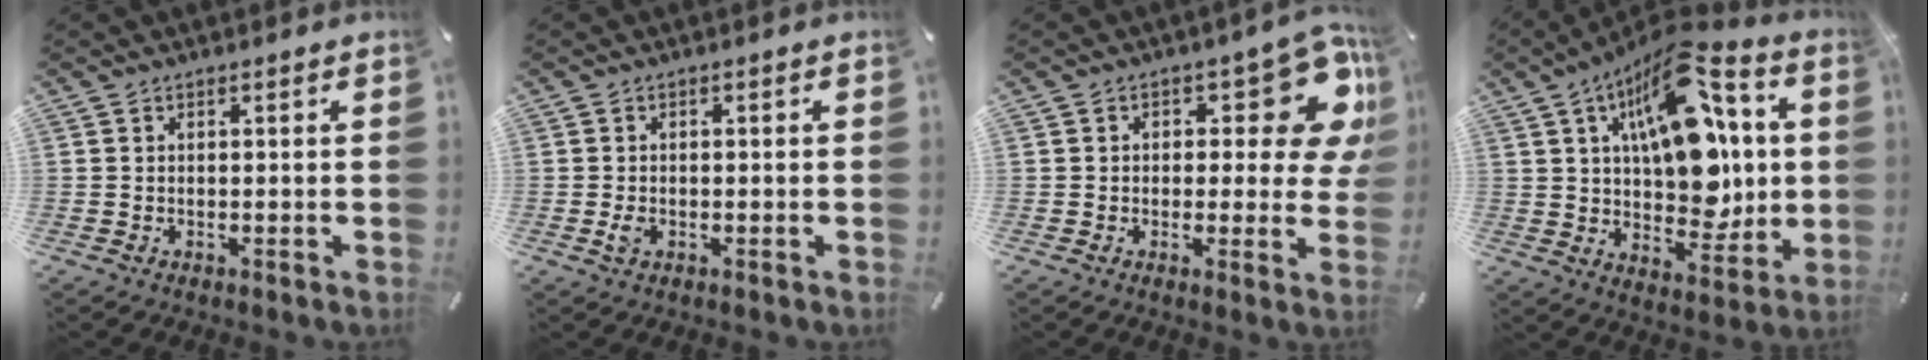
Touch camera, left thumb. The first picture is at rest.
{"total": 2.1, "force": [-0.5, 1.3, 1.5], "torque": [-0.035, -0.002, -0.011]}
{"total": 14.5, "force": [6.5, 6.6, 11.2], "torque": [-0.128, -0.046, 0.107]}
{"total": 20.9, "force": [6.6, 12.1, 15.8], "torque": [-0.255, -0.042, 0.108]}